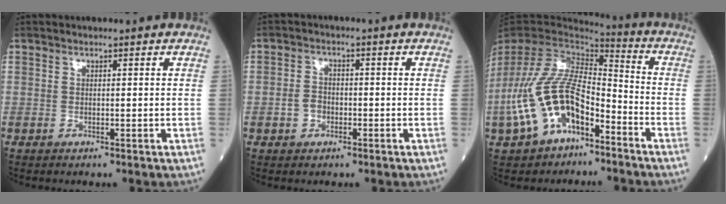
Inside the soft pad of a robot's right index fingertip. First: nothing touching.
{"total": 2.8, "force": [-1.0, 2.2, 1.4], "torque": [-0.026, 0.006, -0.018]}
{"total": 14.7, "force": [-6.9, 7.0, 10.9], "torque": [-0.235, 0.016, -0.125]}